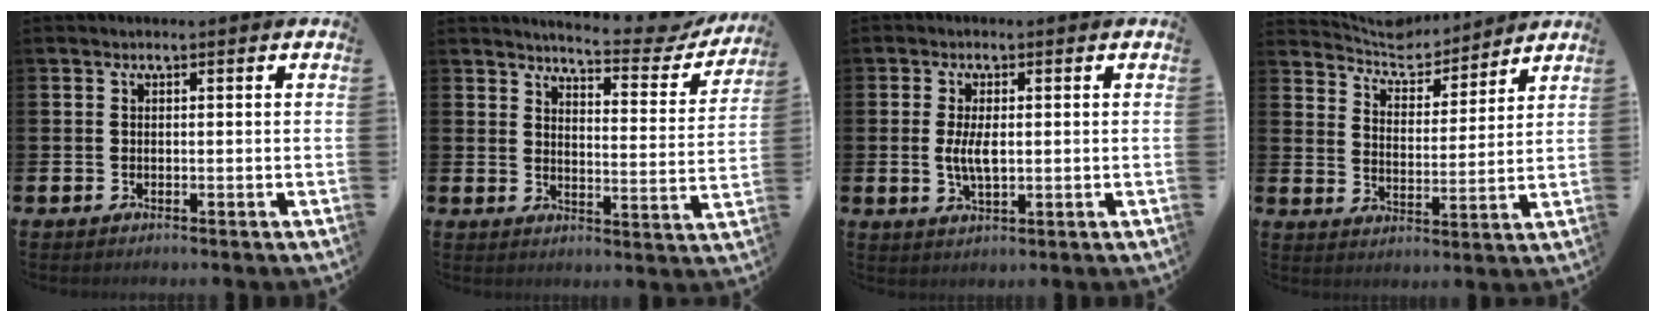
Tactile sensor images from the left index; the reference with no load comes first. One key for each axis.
{"total": 5.5, "fx": 5.3, "fy": 0.5, "fz": 1.4, "tx": -0.035, "ty": -0.044, "tz": 0.085}
{"total": 3.8, "fx": 0.2, "fy": 1.6, "fz": 3.4, "tx": -0.058, "ty": 0.001, "tz": 0.000}
{"total": 6.7, "fx": 6.4, "fy": 1.6, "fz": 0.8, "tx": -0.048, "ty": -0.045, "tz": 0.114}